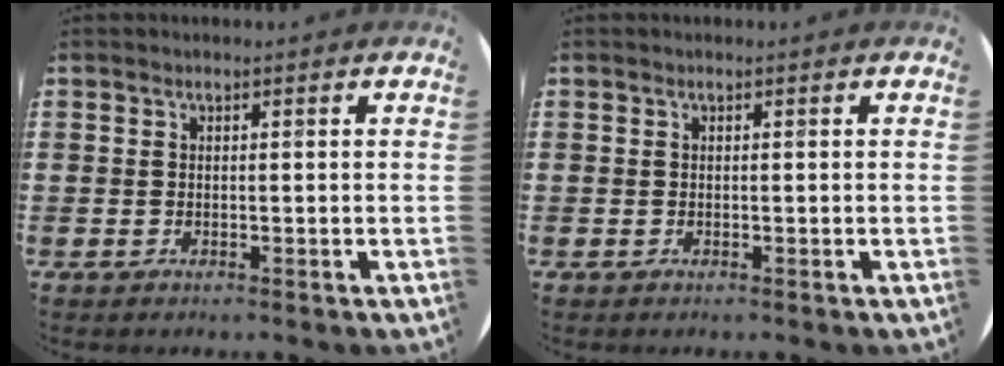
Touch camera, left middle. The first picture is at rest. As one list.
[{"total": 0.0}]